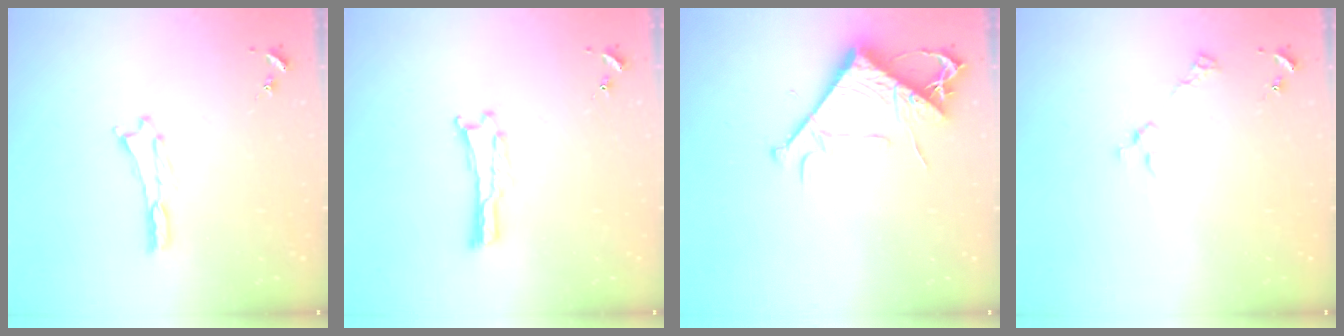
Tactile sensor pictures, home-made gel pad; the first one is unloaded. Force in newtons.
{"total": 0.0}
{"total": 8.5, "press": 8.4, "slide": 1.1}
{"total": 2.6, "press": 2.6, "slide": 0.3}